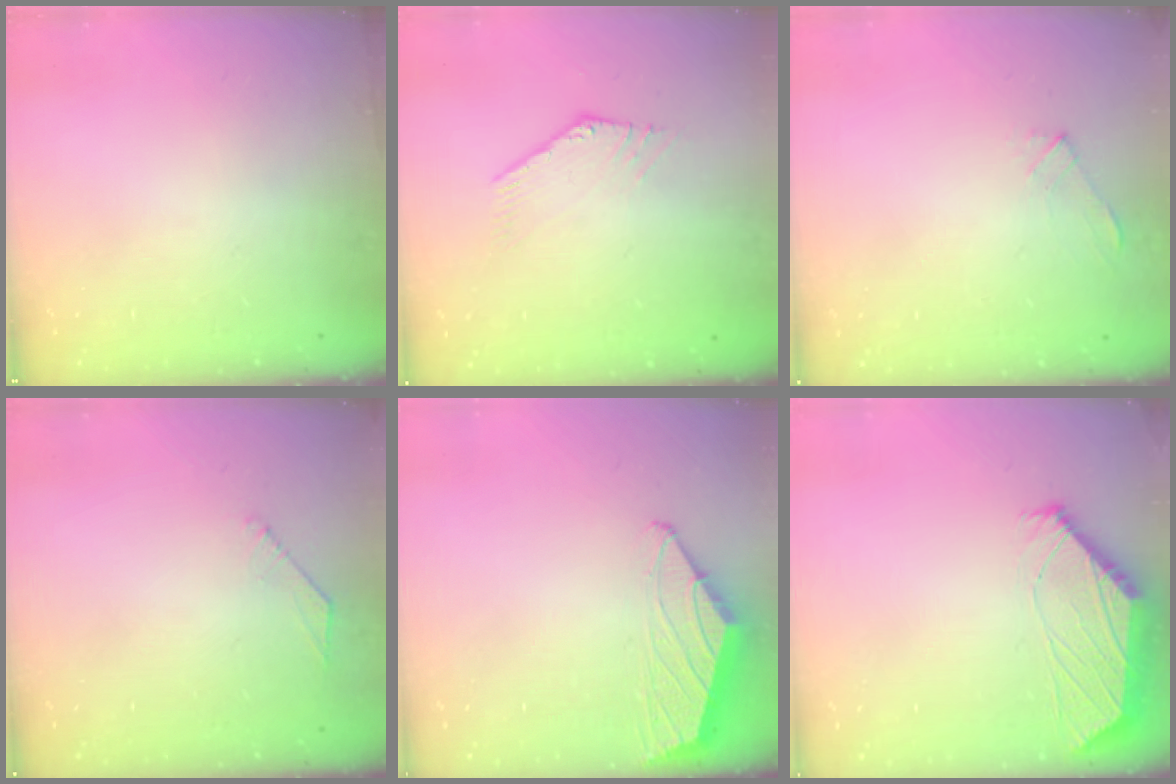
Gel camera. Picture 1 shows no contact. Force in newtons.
{"total": 0.8, "press": 0.7, "slide": 0.4}
{"total": 1.9, "press": 1.9, "slide": 0.4}
{"total": 3.0, "press": 2.9, "slide": 0.7}
{"total": 1.4, "press": 1.3, "slide": 0.5}
{"total": 1.8, "press": 1.8, "slide": 0.2}